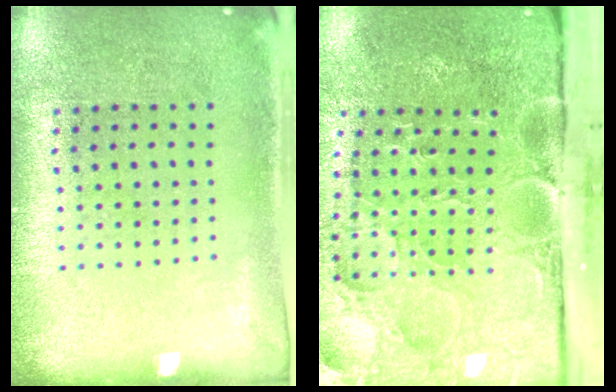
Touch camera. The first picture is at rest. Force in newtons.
{"total": 5.1, "press": 4.0, "slide": 3.1}